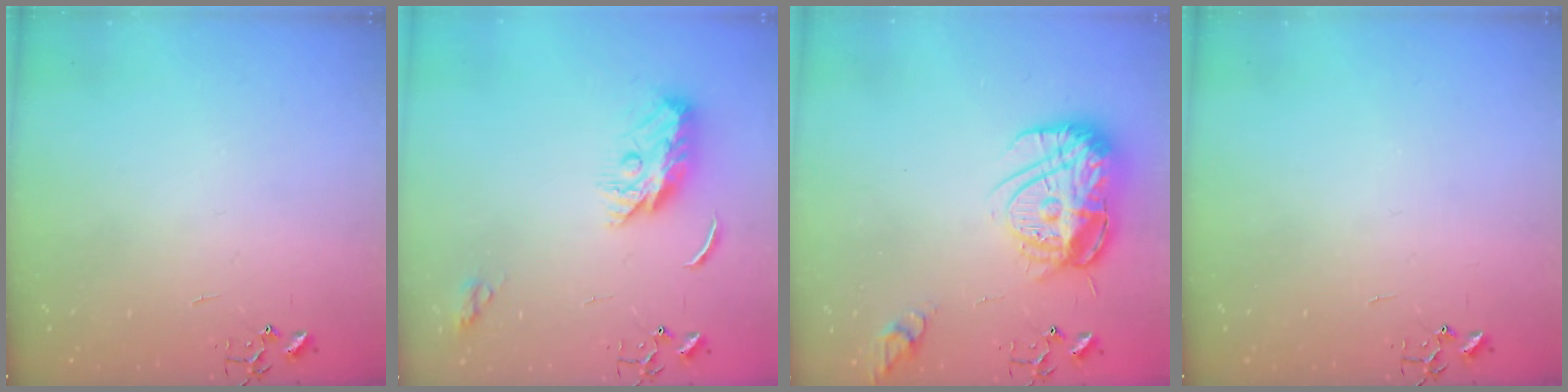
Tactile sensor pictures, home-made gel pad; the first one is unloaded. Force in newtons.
{"total": 9.6, "press": 9.6, "slide": 0.1}
{"total": 18.6, "press": 18.5, "slide": 1.6}
{"total": 0.0}